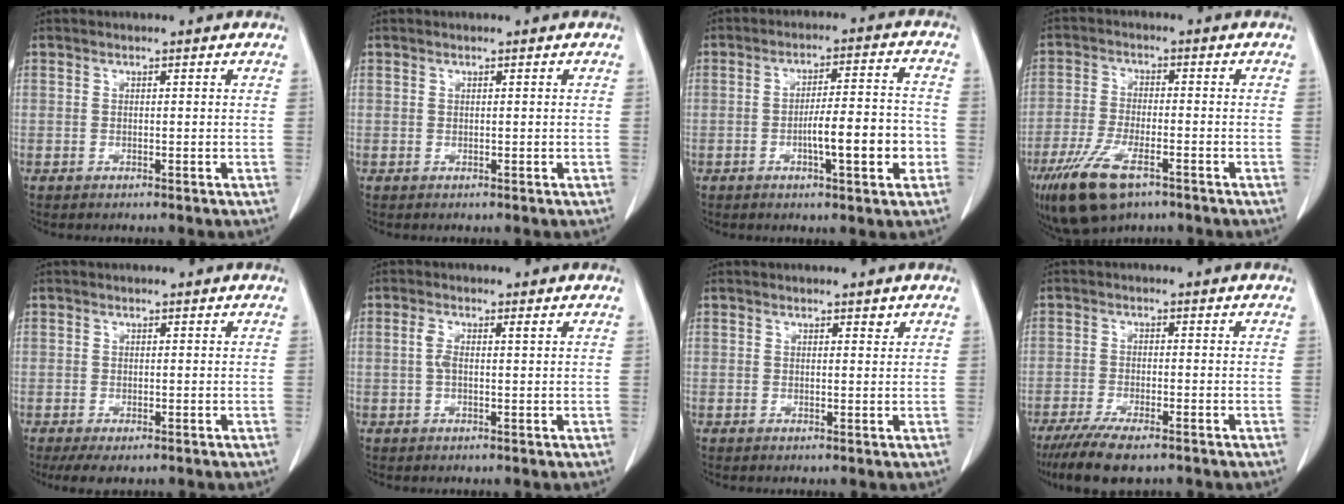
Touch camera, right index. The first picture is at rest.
{"total": 0.0}
{"total": 9.5, "force": [-2.6, 1.5, 9.0], "torque": [-0.142, 0.012, -0.040]}
{"total": 10.9, "force": [-6.4, 3.8, 7.9], "torque": [-0.159, -0.020, -0.113]}
{"total": 2.7, "force": [-1.1, 1.7, 1.8], "torque": [-0.036, -0.005, -0.008]}
{"total": 2.9, "force": [0.8, 0.9, 2.6], "torque": [-0.061, 0.013, 0.014]}
{"total": 1.3, "force": [1.0, 0.5, 0.7], "torque": [-0.008, -0.007, 0.013]}
{"total": 8.6, "force": [-6.2, 2.2, 5.5], "torque": [-0.090, -0.019, -0.099]}